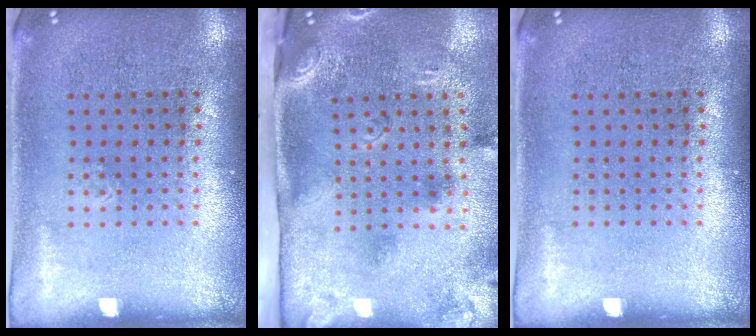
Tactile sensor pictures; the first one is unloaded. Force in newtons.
{"total": 3.0, "press": 1.9, "slide": 2.3}
{"total": 0.0}